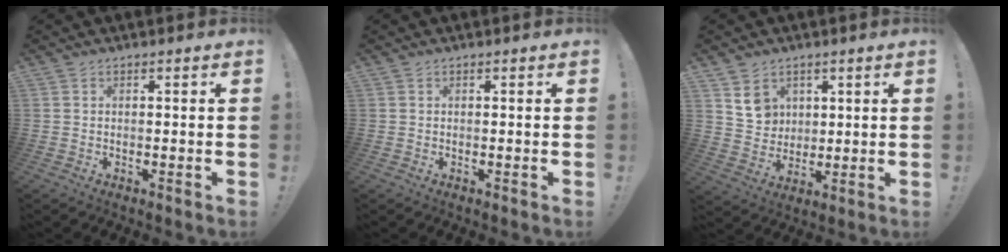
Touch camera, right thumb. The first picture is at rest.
{"total": 0.0}
{"total": 8.3, "force": [4.6, 6.7, 1.9], "torque": [-0.017, -0.029, 0.091]}